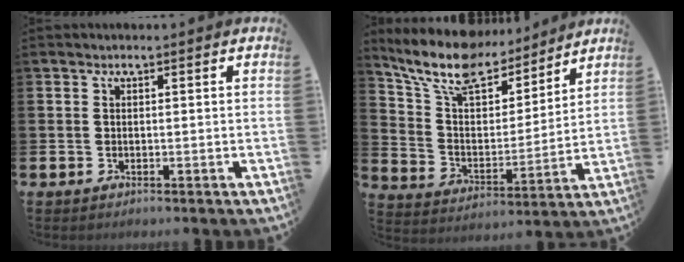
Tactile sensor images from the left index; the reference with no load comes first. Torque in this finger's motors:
{"motor_torque": [1.20, -0.94, 0.25, 0.21]}